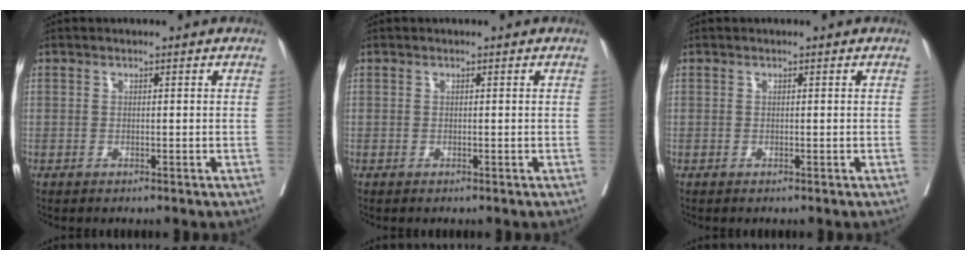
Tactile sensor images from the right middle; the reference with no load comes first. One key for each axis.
{"total": 0.0}
{"total": 0.0}